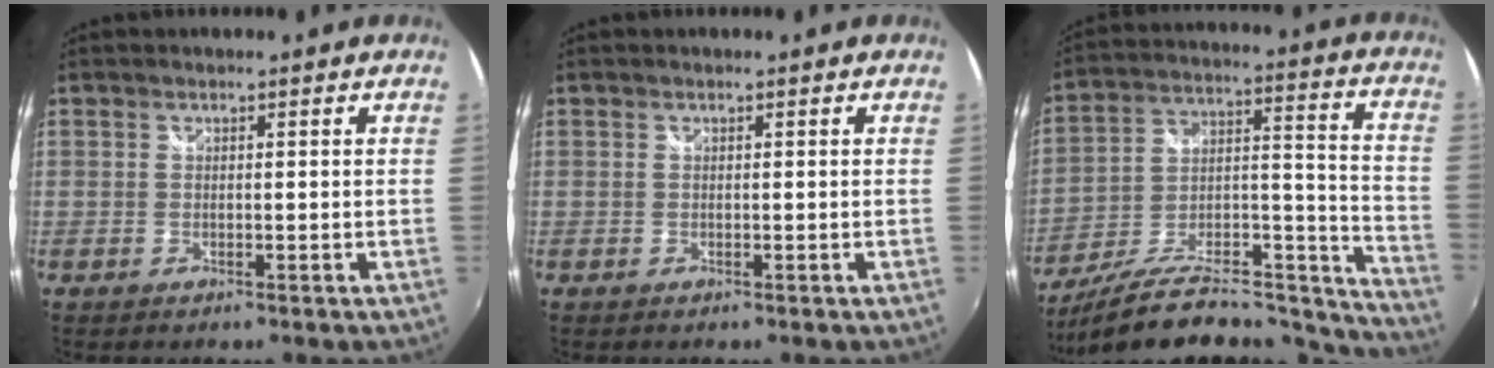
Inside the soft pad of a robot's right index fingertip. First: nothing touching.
{"total": 0.0}
{"total": 25.0, "force": [-20.6, 7.7, 11.9], "torque": [-0.170, 0.012, -0.307]}